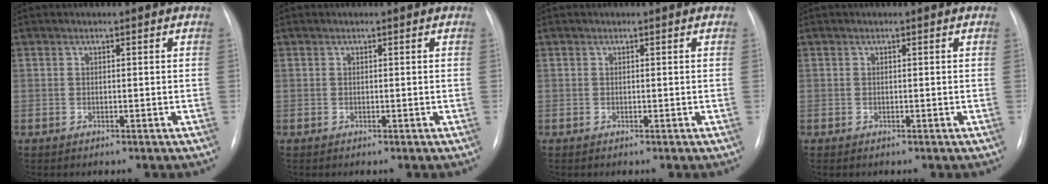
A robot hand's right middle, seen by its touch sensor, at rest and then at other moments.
{"total": 0.0}
{"total": 0.0}
{"total": 0.0}